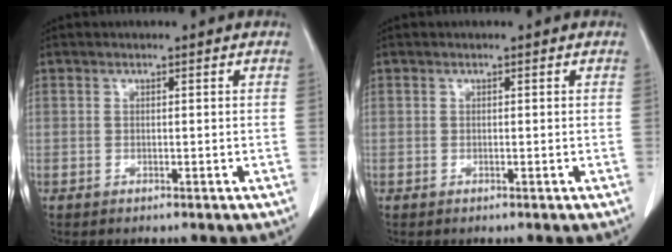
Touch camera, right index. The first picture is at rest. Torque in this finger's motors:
{"motor_torque": [-0.04, 0.08, 0.01, -0.01]}